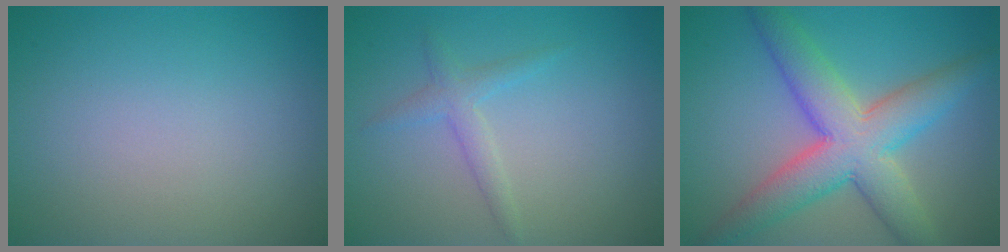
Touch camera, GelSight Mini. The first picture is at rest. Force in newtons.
{"total": 1.7, "press": 1.7, "slide": 0.1}
{"total": 8.0, "press": 8.0, "slide": 0.5}